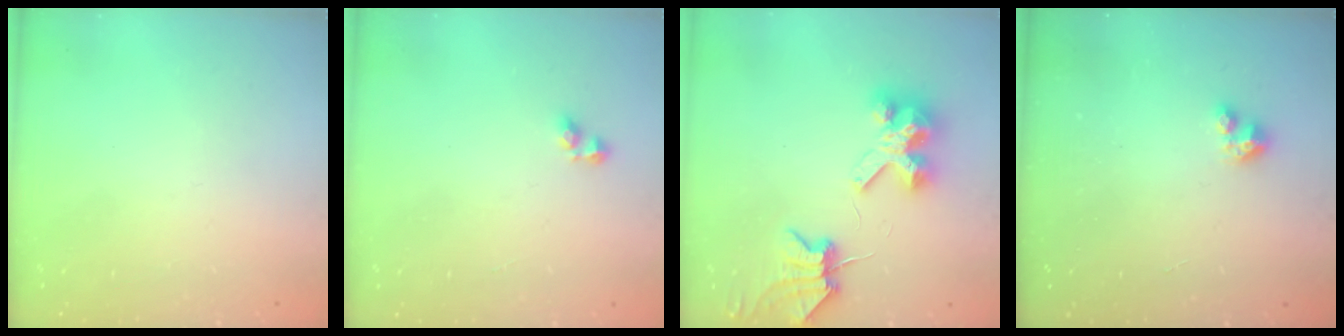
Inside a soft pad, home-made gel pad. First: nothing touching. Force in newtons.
{"total": 3.7, "press": 3.7, "slide": 0.6}
{"total": 7.1, "press": 7.0, "slide": 0.9}
{"total": 2.9, "press": 2.9, "slide": 0.2}